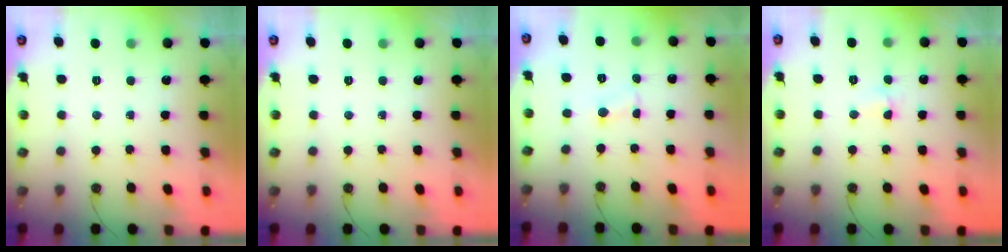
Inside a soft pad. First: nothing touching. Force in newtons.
{"total": 0.0}
{"total": 1.1, "press": 1.0, "slide": 0.3}
{"total": 2.6, "press": 2.5, "slide": 0.5}